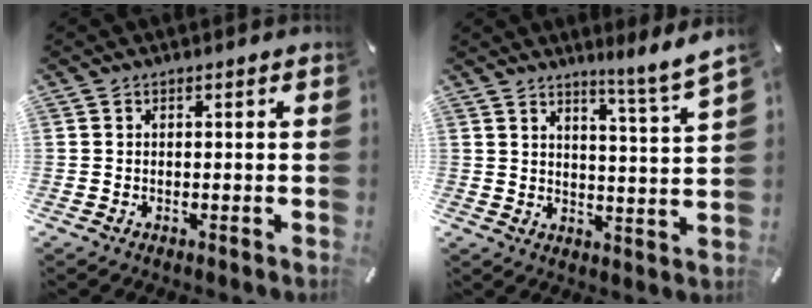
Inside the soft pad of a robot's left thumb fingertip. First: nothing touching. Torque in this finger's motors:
{"motor_torque": [0.77, -0.53, 0.18, -0.96, 0.03]}